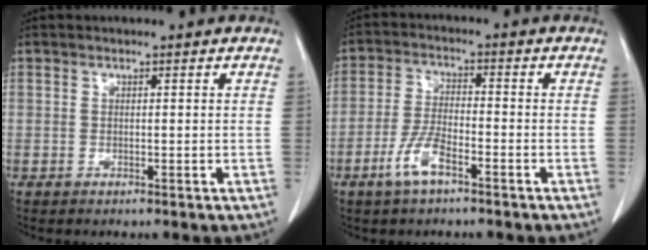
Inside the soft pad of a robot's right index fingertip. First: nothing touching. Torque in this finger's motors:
{"motor_torque": [0.58, -0.55, 0.21, 0.05]}